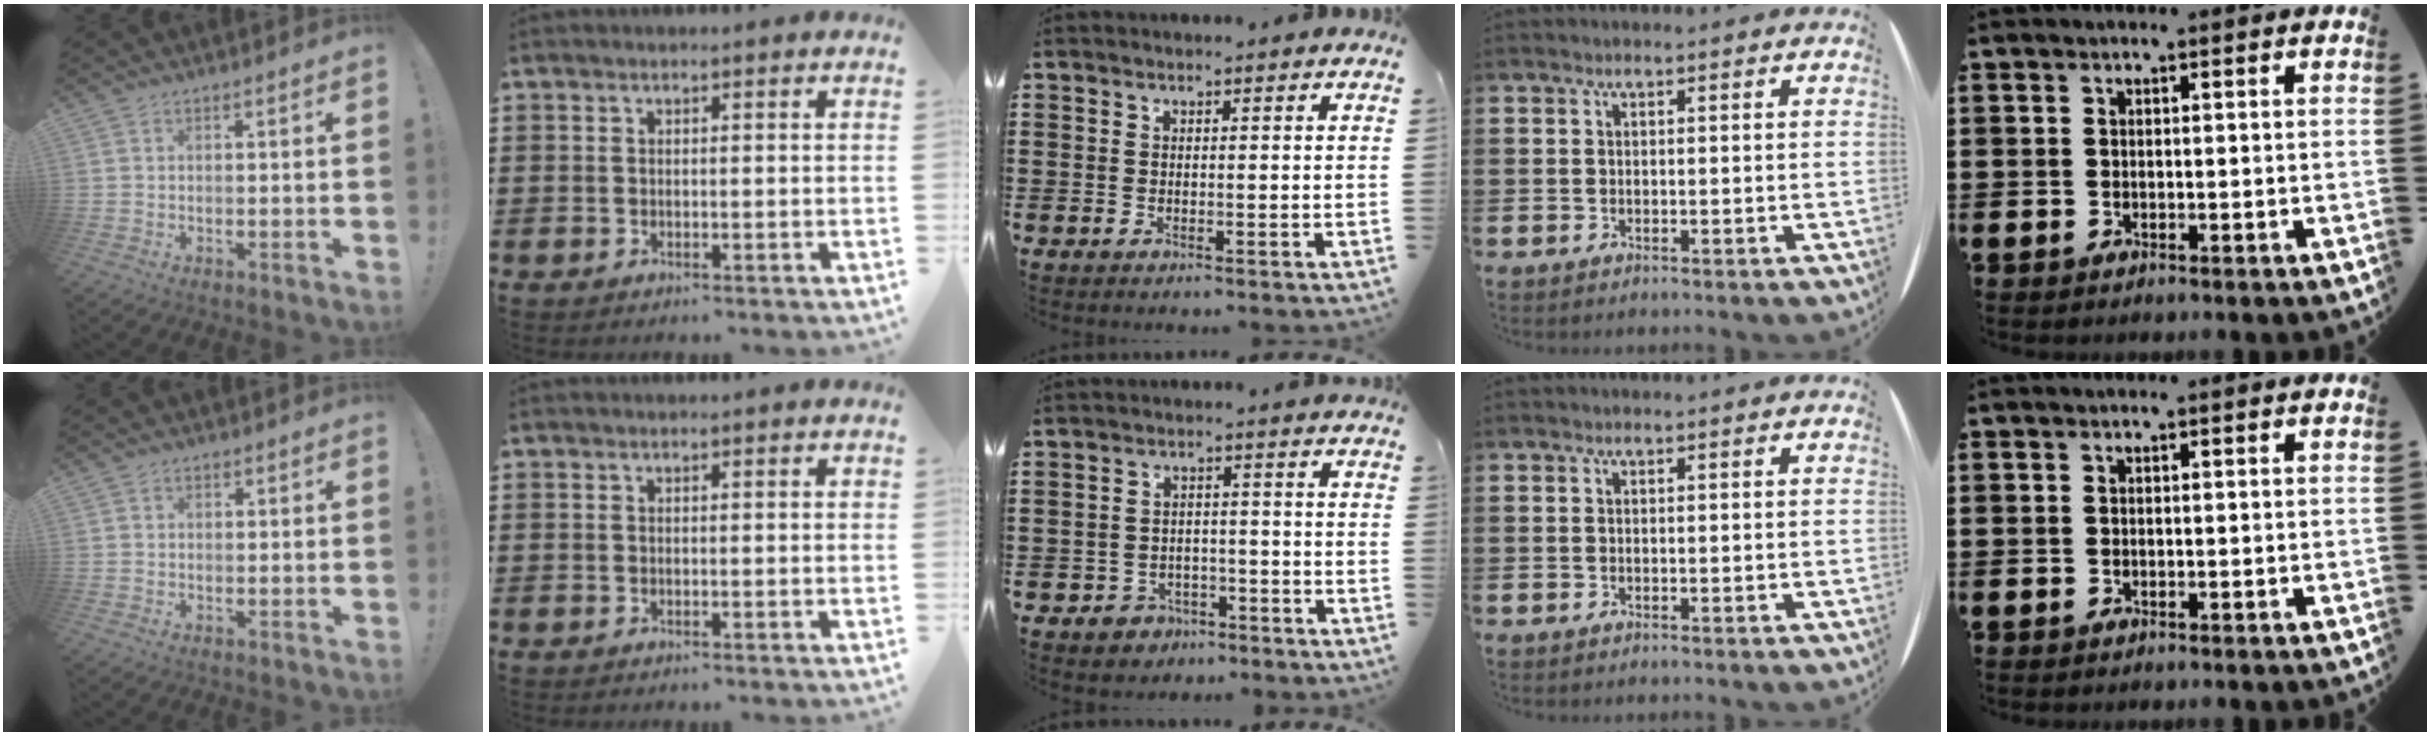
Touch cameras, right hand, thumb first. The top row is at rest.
{"thumb": {"total": 0.6, "force": [0.4, 0.4, 0.3], "torque": [0.003, -0.002, 0.005]}, "middle": {"total": 2.9, "force": [-2.6, 1.4, -0.1], "torque": [-0.008, 0.005, -0.055]}}